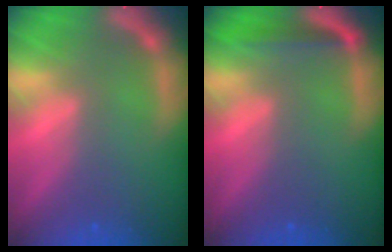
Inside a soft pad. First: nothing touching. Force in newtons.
{"total": 2.5}